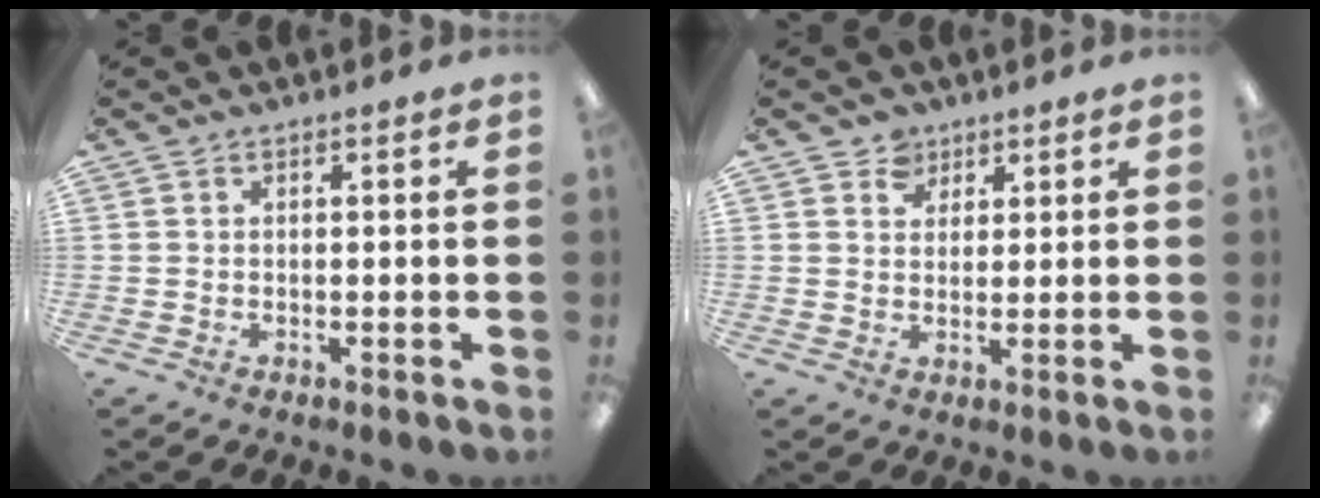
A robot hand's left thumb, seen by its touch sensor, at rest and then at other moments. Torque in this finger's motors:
{"motor_torque": [0.00, -0.04, -0.11, -0.08, 0.00]}